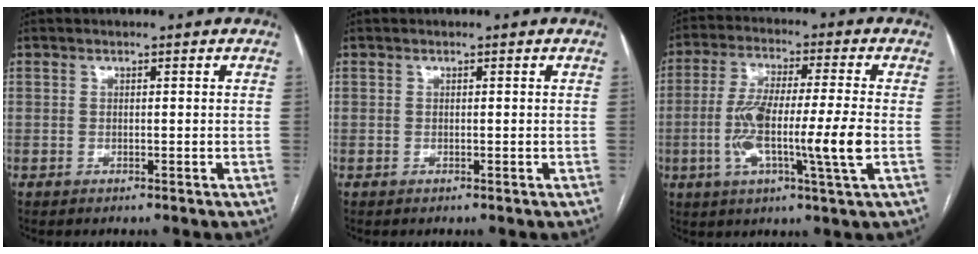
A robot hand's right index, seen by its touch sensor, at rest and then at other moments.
{"total": 0.0}
{"total": 12.8, "force": [-2.5, 0.2, 12.6], "torque": [-0.241, -0.003, -0.052]}